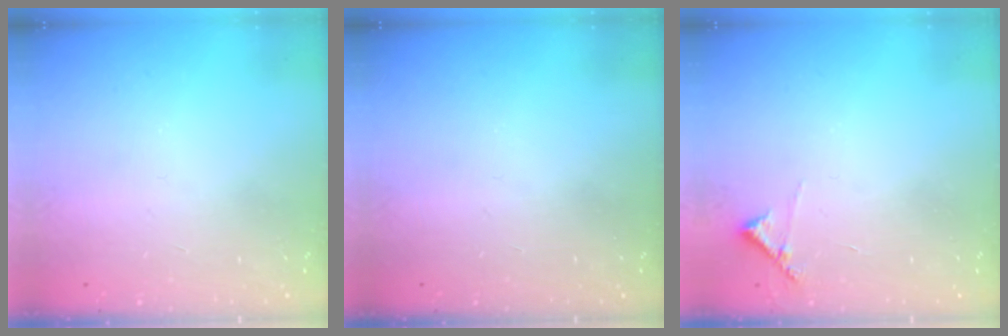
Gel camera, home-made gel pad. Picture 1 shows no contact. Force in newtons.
{"total": 0.0}
{"total": 5.7, "press": 5.7, "slide": 0.3}